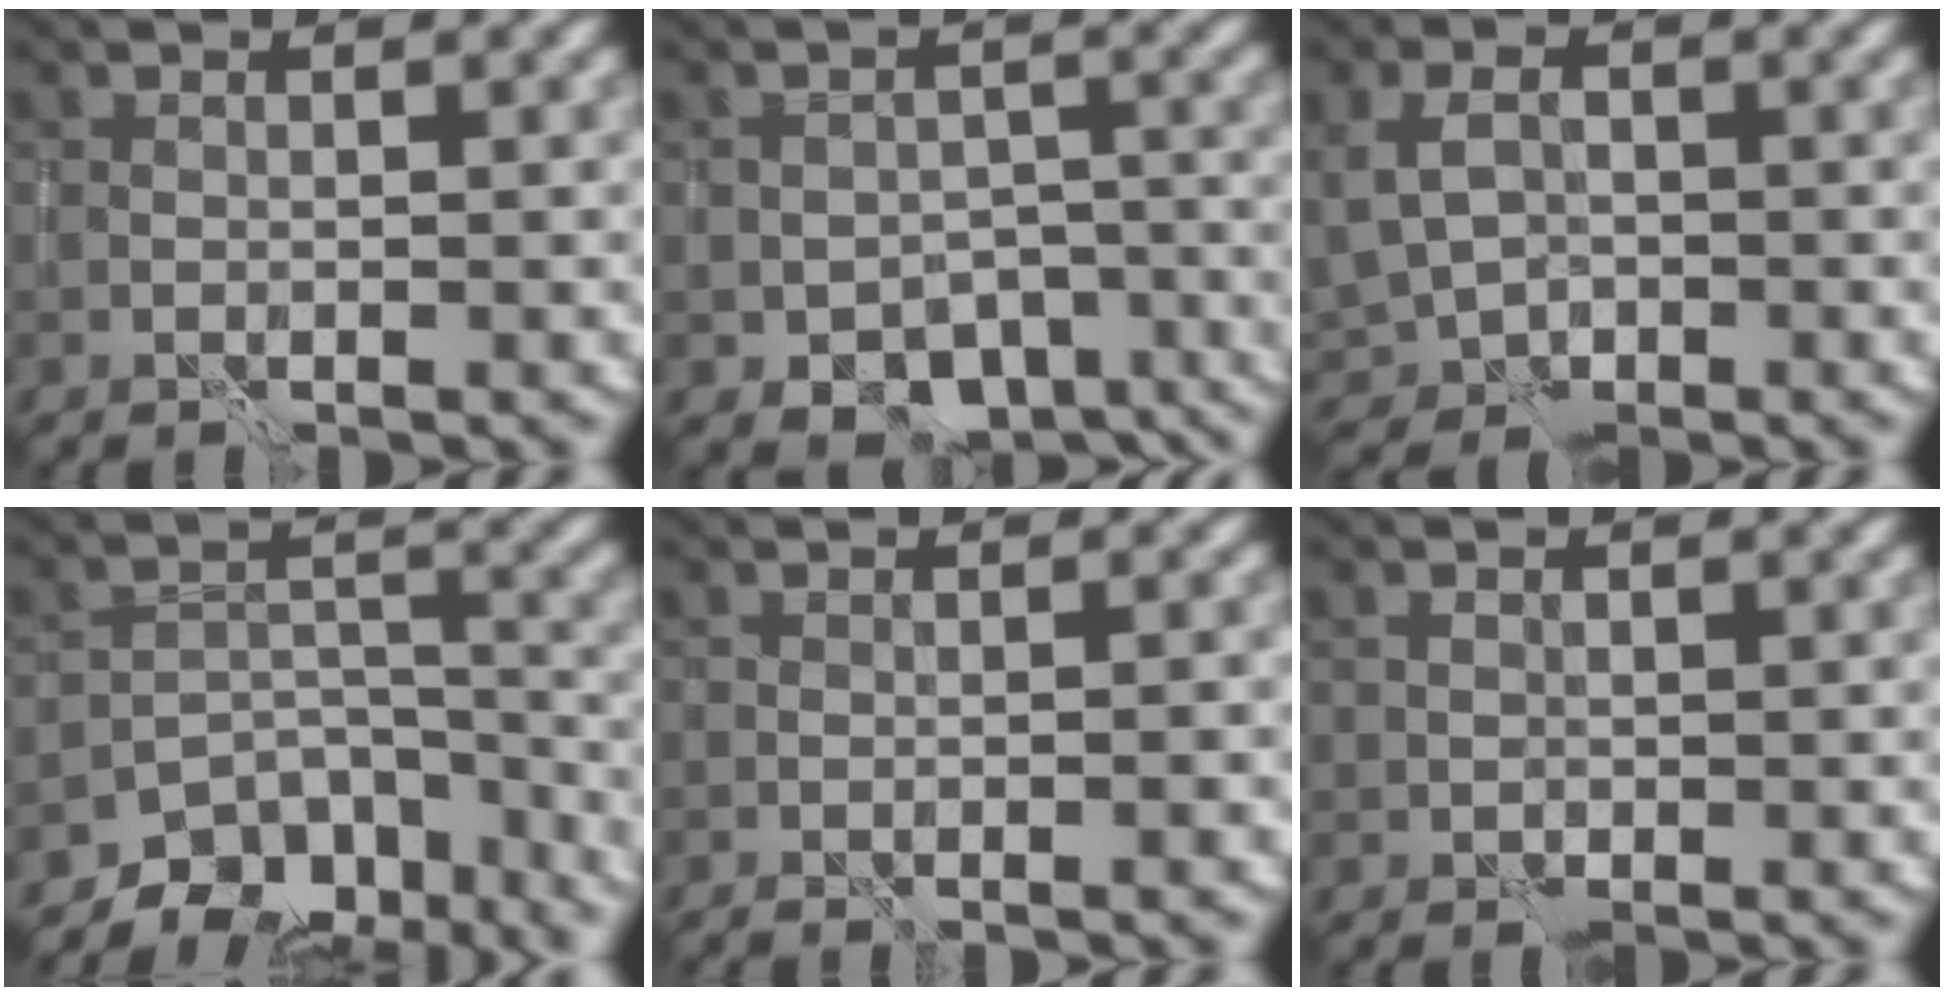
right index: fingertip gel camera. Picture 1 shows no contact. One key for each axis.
{"total": 7.7, "fx": -5.2, "fy": 4.8, "fz": 3.2, "tx": -0.023, "ty": -0.014, "tz": -0.062}
{"total": 4.8, "fx": -0.6, "fy": 3.7, "fz": 2.9, "tx": -0.062, "ty": -0.006, "tz": -0.001}
{"total": 6.9, "fx": -6.0, "fy": 3.2, "fz": 1.6, "tx": -0.011, "ty": 0.001, "tz": -0.087}
{"total": 1.8, "fx": -1.0, "fy": 0.6, "fz": 1.4, "tx": -0.006, "ty": 0.014, "tz": -0.014}
{"total": 0.5, "fx": -0.1, "fy": 0.5, "fz": 0.0, "tx": 0.004, "ty": 0.001, "tz": -0.002}